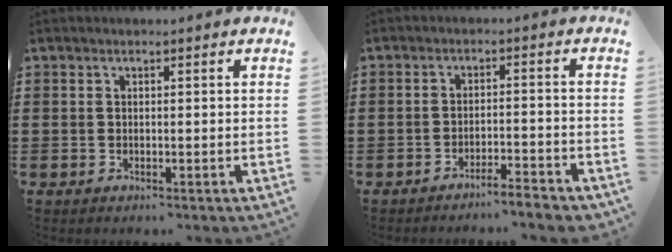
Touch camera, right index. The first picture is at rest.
{"total": 3.6, "force": [-3.5, -0.3, 0.8], "torque": [-0.017, -0.004, -0.073]}